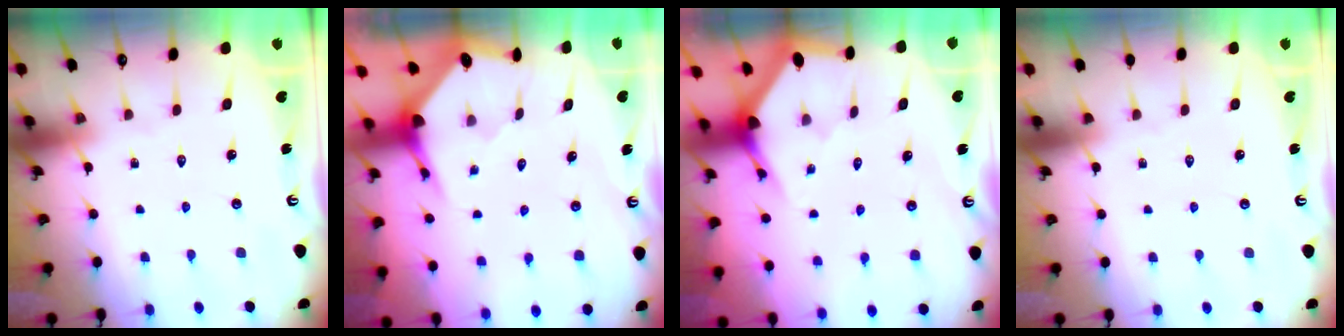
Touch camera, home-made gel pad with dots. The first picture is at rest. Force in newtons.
{"total": 3.5, "press": 3.5, "slide": 0.4}
{"total": 2.8, "press": 2.8, "slide": 0.2}
{"total": 0.0}